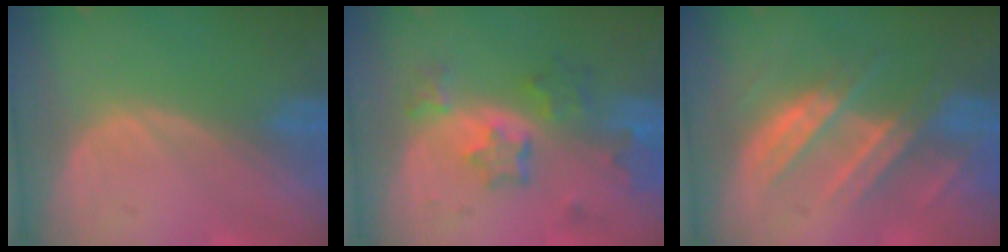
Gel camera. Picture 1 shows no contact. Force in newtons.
{"total": 7.1, "press": 6.3, "slide": 3.3}
{"total": 8.3, "press": 7.6, "slide": 3.3}